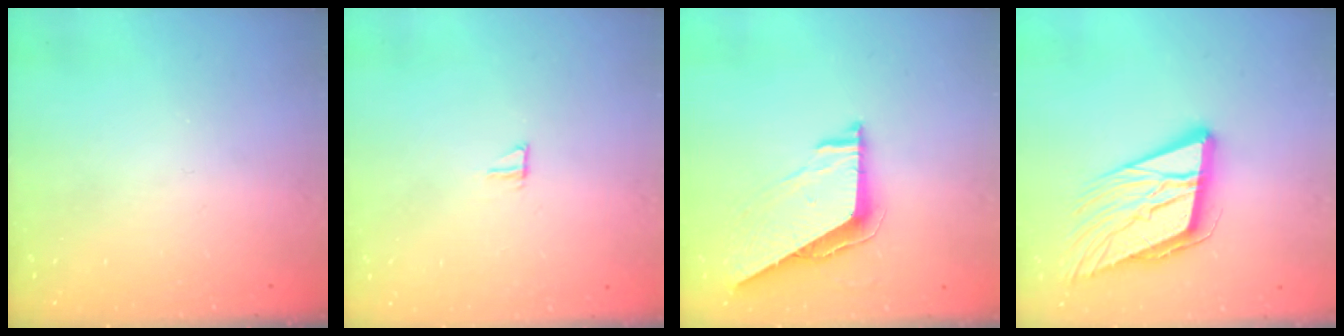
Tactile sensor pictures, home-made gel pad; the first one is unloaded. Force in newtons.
{"total": 5.4, "press": 5.4, "slide": 0.5}
{"total": 7.6, "press": 7.6, "slide": 0.7}
{"total": 15.0, "press": 14.6, "slide": 3.5}